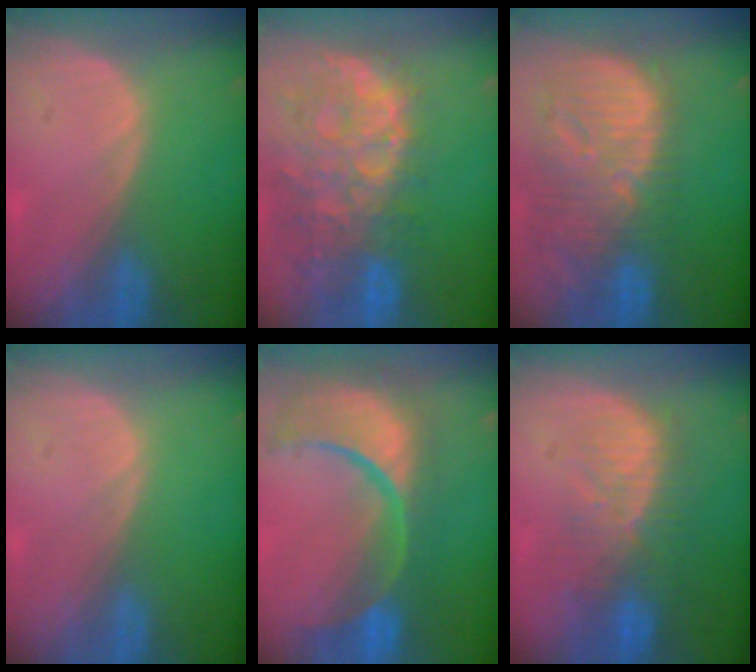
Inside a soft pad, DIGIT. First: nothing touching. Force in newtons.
{"total": 13.7, "press": 11.1, "slide": 7.9}
{"total": 13.2, "press": 11.5, "slide": 6.5}
{"total": 0.0}
{"total": 14.0, "press": 11.2, "slide": 8.4}
{"total": 10.2, "press": 8.6, "slide": 5.4}